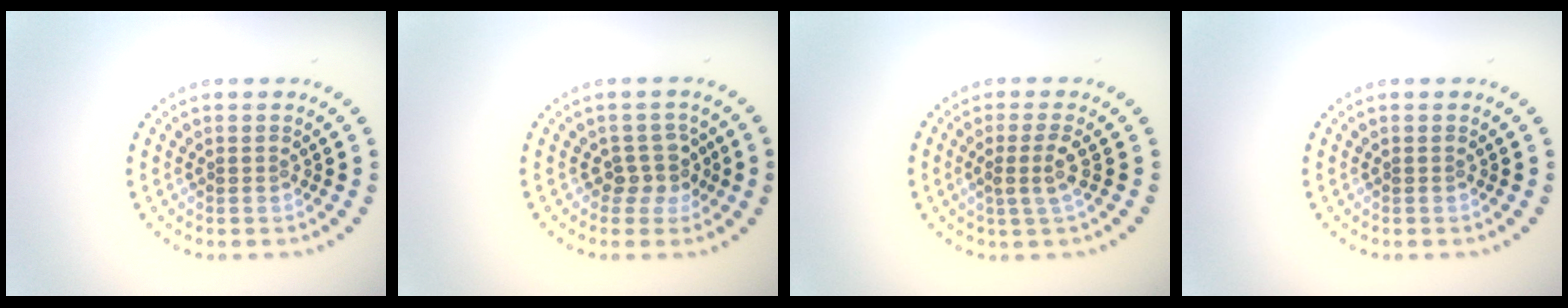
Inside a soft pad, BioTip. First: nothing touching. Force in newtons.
{"total": 2.2, "press": 1.7, "slide": 1.4}
{"total": 2.1, "press": 1.6, "slide": 1.3}
{"total": 0.0}